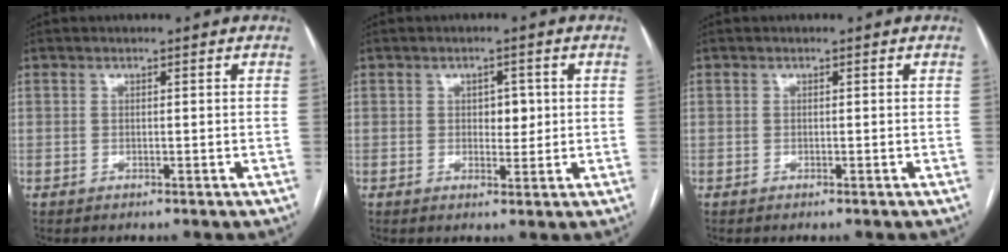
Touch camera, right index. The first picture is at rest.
{"total": 2.9, "force": [0.4, 1.8, 2.2], "torque": [-0.024, 0.003, 0.007]}
{"total": 0.0}